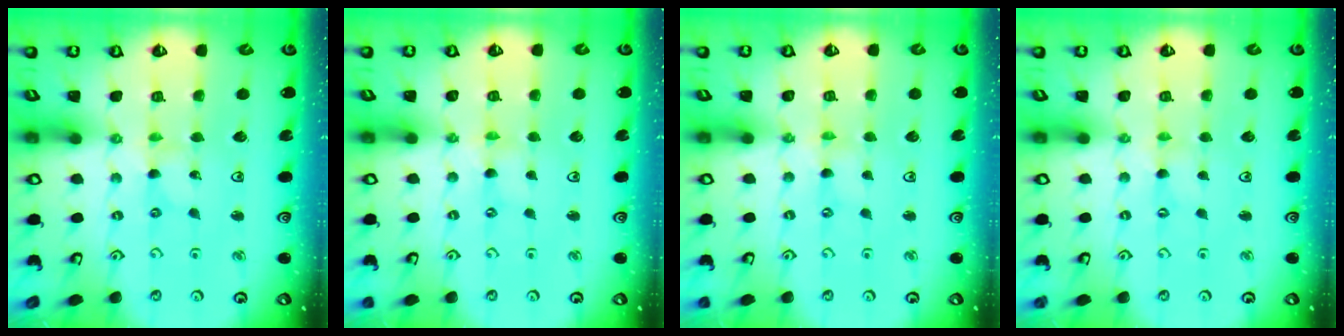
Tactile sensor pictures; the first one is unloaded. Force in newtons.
{"total": 0.0}
{"total": 0.0}
{"total": 0.6, "press": 0.5, "slide": 0.1}